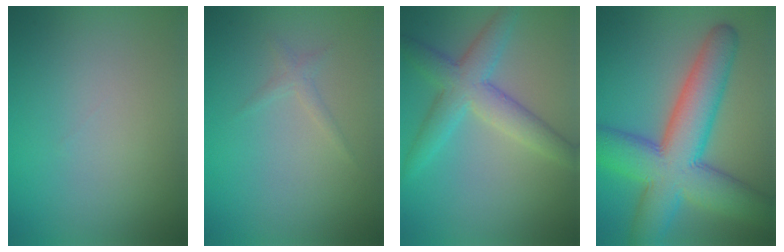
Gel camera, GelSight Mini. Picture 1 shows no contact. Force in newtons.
{"total": 0.9, "press": 0.9, "slide": 0.1}
{"total": 5.1, "press": 5.1, "slide": 0.1}
{"total": 11.9, "press": 11.9, "slide": 0.6}